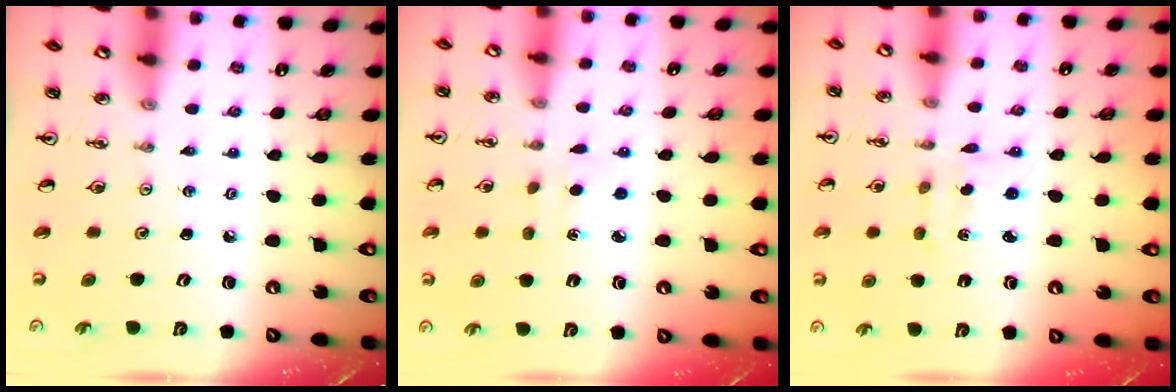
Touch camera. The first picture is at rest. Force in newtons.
{"total": 2.9, "press": 2.9, "slide": 0.5}
{"total": 2.2, "press": 2.1, "slide": 0.6}